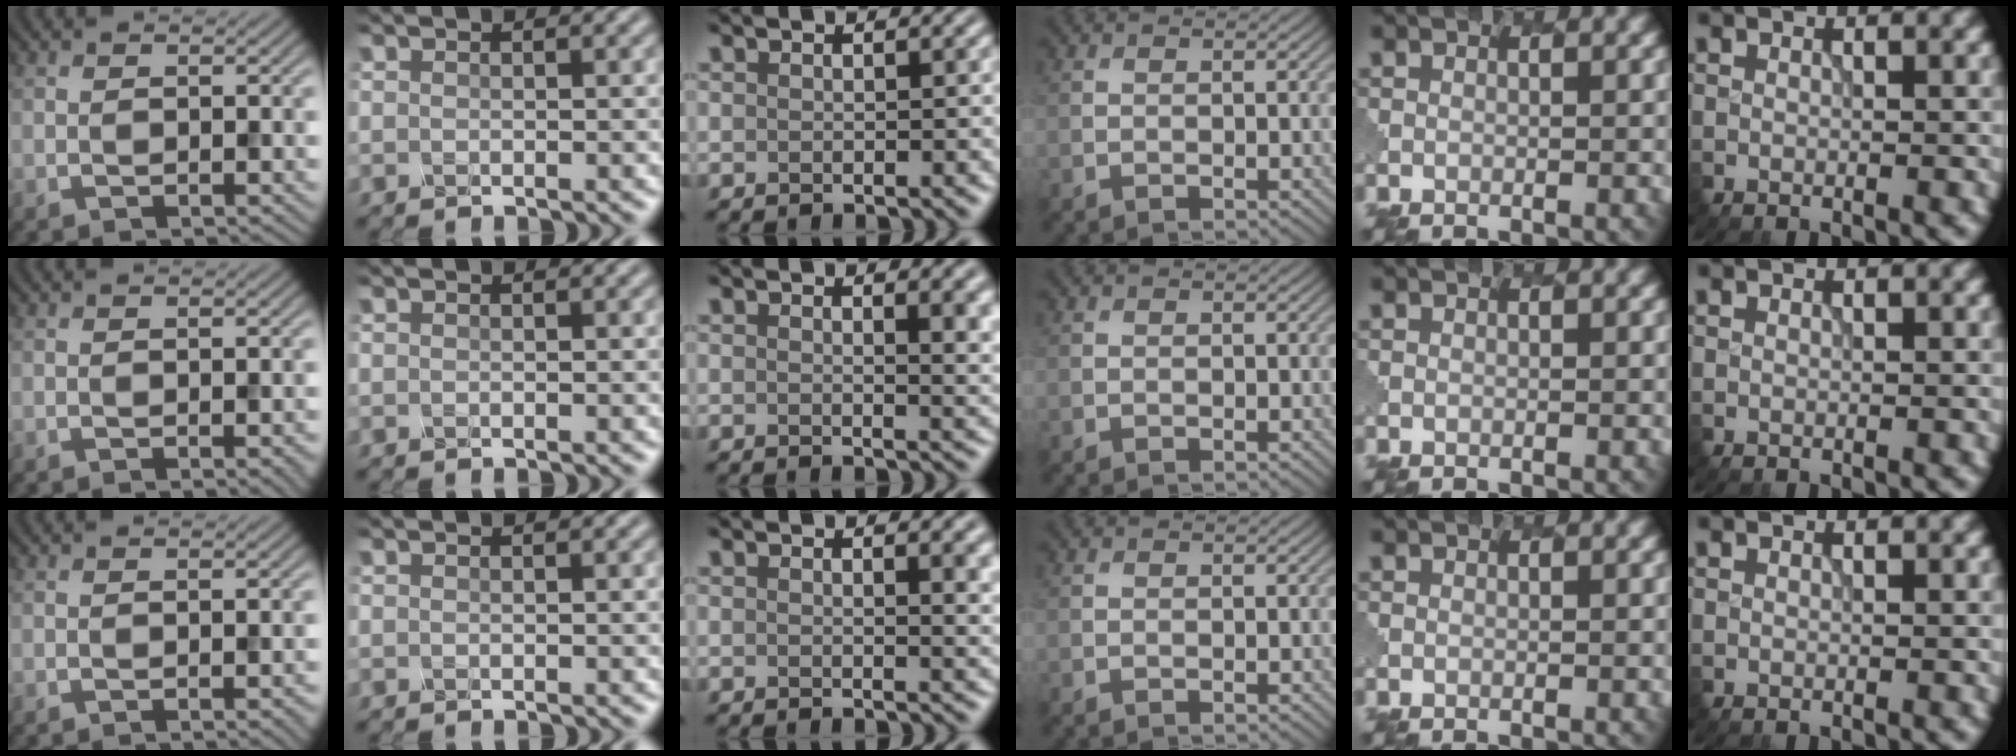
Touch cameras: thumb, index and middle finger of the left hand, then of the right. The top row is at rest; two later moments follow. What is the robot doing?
{"motion": "dispense", "object": "dispenser bottle"}